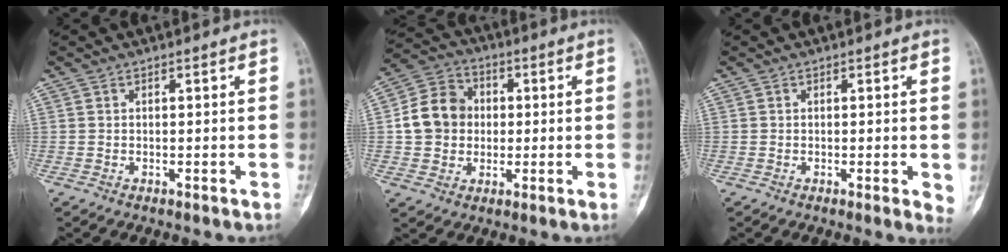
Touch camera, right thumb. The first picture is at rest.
{"total": 10.6, "force": [0.2, 9.3, 5.2], "torque": [-0.070, 0.018, -0.005]}
{"total": 2.7, "force": [-0.2, 0.8, 2.6], "torque": [-0.031, -0.007, -0.005]}